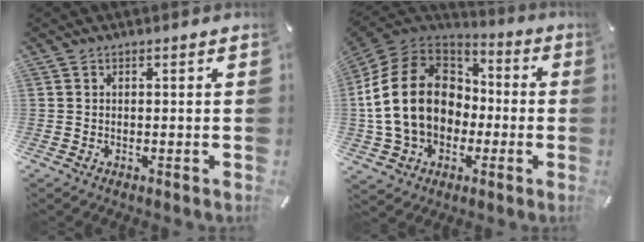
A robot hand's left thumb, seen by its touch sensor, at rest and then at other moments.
{"total": 20.9, "force": [-1.5, 16.7, 12.5], "torque": [-0.270, 0.027, -0.024]}